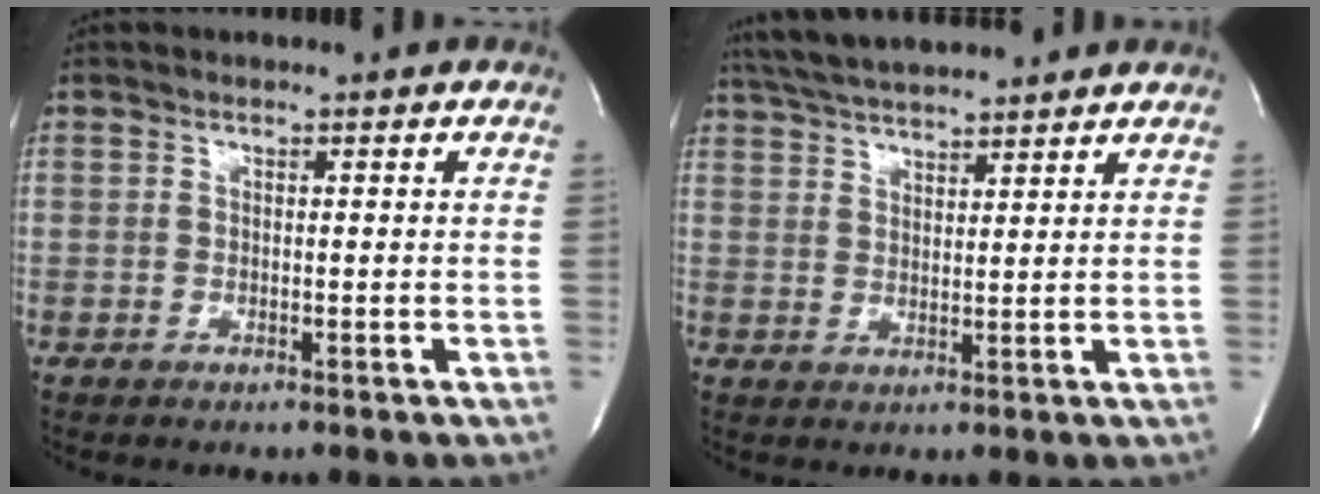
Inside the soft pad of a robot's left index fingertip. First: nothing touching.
{"total": 10.7, "force": [9.8, 1.1, 4.3], "torque": [-0.081, 0.031, 0.160]}